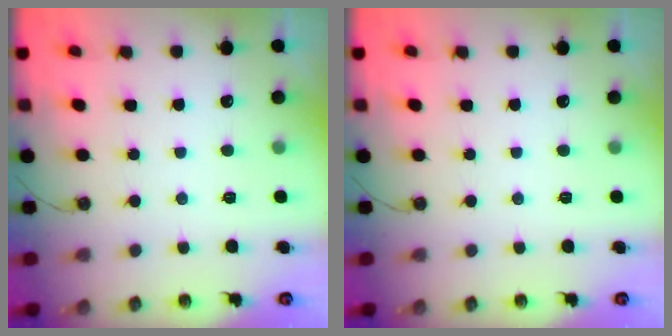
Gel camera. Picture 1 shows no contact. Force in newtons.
{"total": 0.0}